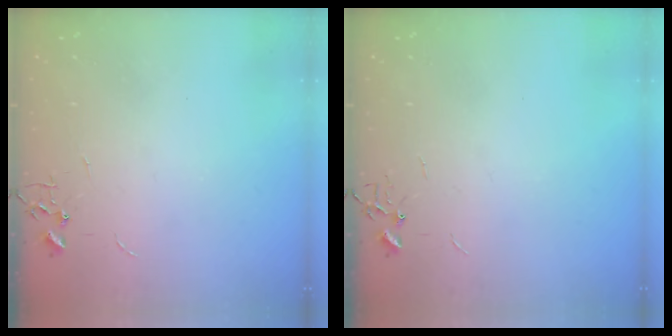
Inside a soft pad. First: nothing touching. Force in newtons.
{"total": 0.0}